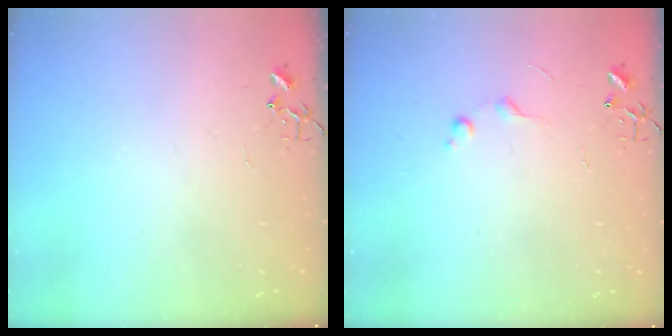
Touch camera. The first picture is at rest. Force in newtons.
{"total": 6.8, "press": 6.7, "slide": 0.8}